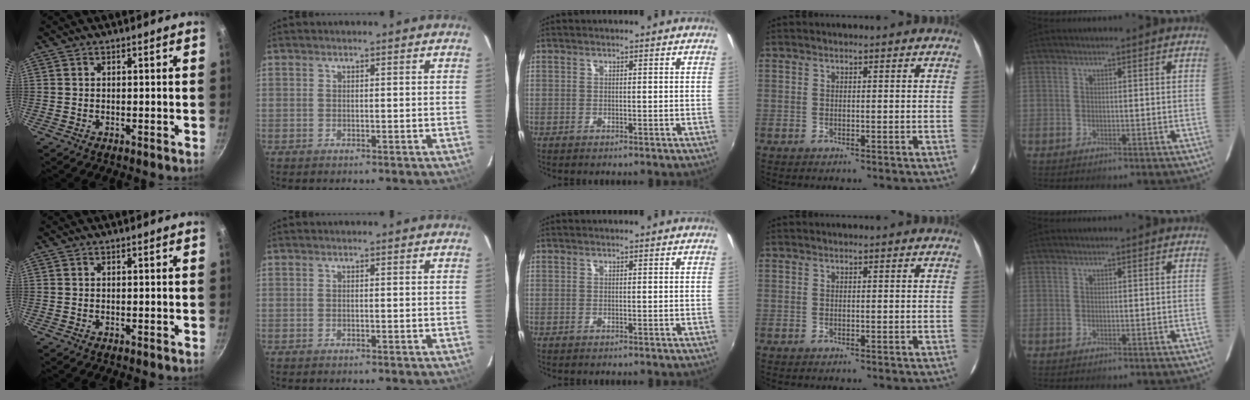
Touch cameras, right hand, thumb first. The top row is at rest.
{}